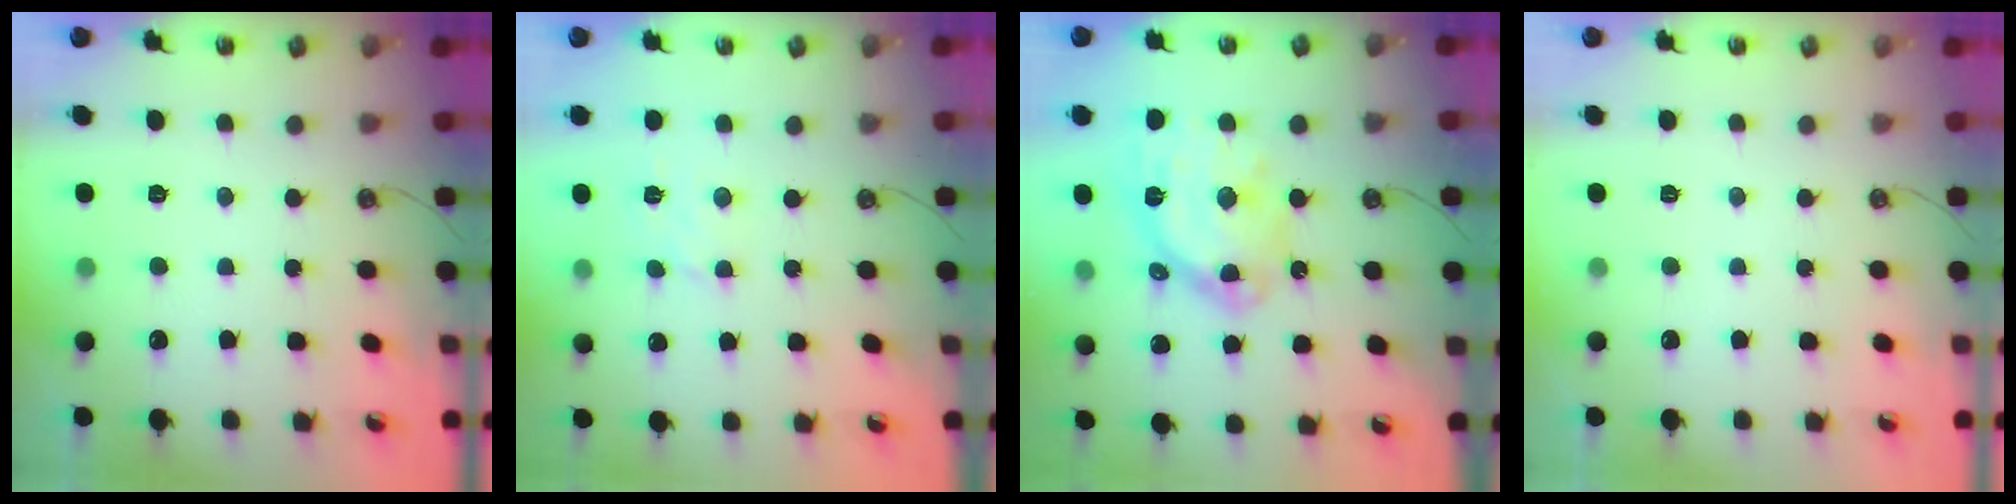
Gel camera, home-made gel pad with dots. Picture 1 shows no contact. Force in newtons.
{"total": 2.8, "press": 2.7, "slide": 0.6}
{"total": 18.7, "press": 18.6, "slide": 1.8}
{"total": 0.0}